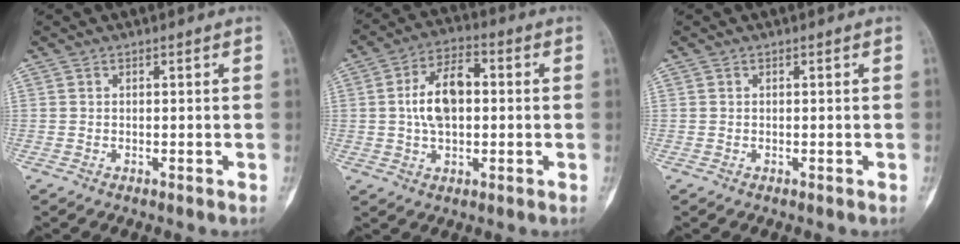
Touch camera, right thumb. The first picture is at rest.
{"total": 10.3, "force": [0.7, 5.9, 8.5], "torque": [-0.139, 0.015, 0.007]}
{"total": 0.0}